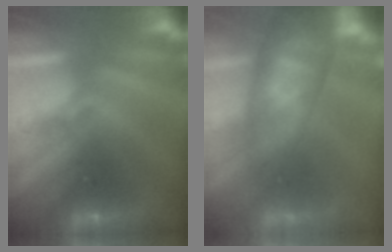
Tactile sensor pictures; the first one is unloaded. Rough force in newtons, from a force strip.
{"total": 8.7}